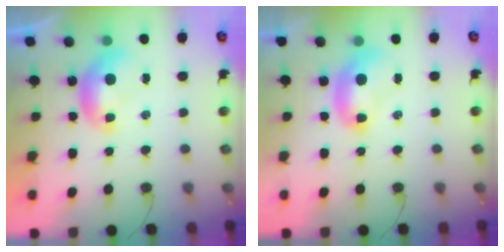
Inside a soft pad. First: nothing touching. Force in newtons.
{"total": 2.6, "press": 2.6, "slide": 0.1}